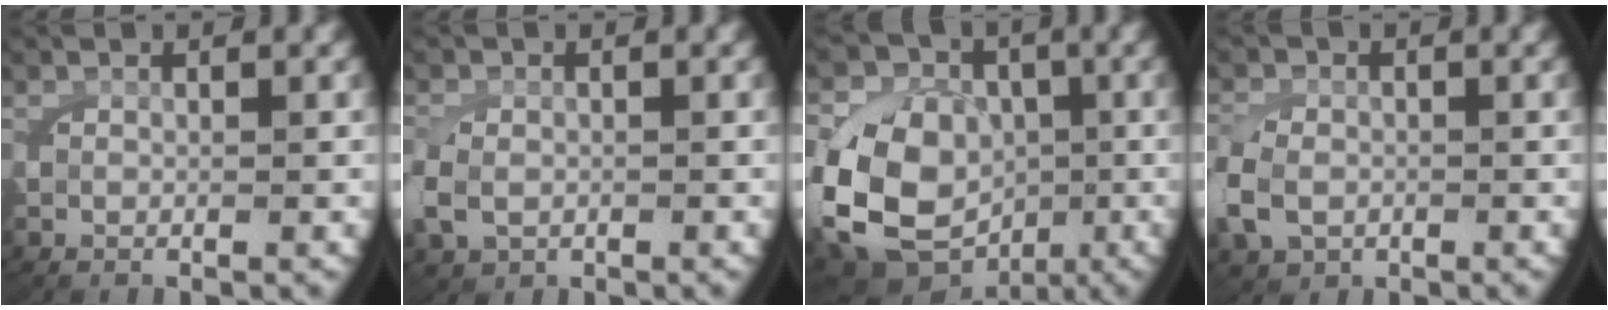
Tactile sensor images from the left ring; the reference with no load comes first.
{"total": 2.0, "force": [-0.5, 1.7, 1.0], "torque": [-0.037, -0.009, 0.000]}
{"total": 14.2, "force": [-3.0, 12.1, 6.9], "torque": [-0.156, -0.055, -0.038]}
{"total": 2.8, "force": [-0.8, 2.4, 1.3], "torque": [-0.047, -0.011, -0.005]}